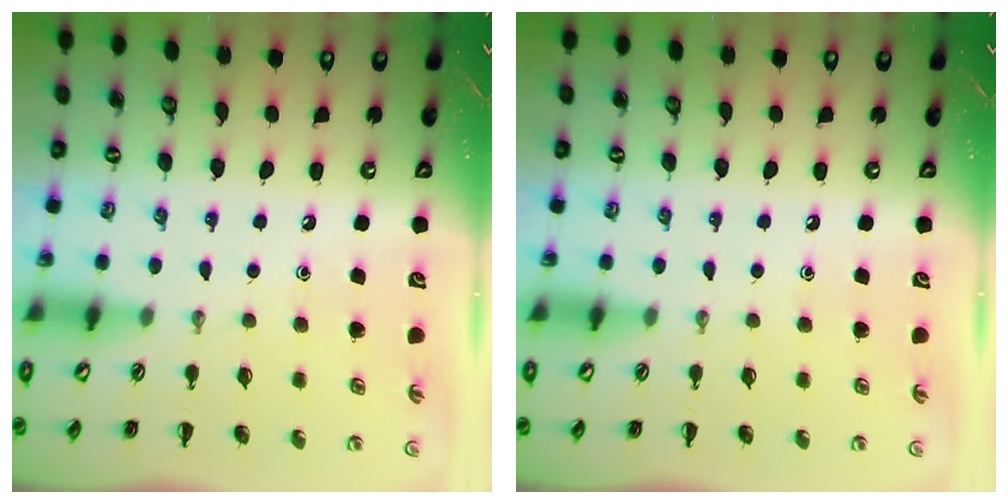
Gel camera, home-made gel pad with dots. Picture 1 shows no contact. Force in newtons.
{"total": 0.0}